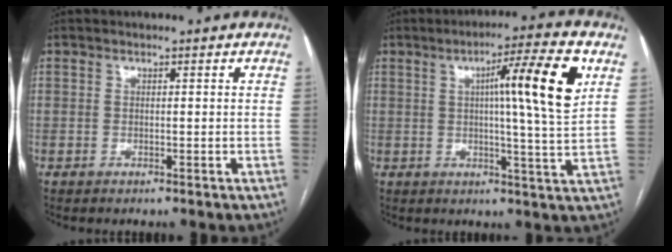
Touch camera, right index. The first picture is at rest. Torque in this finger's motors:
{"motor_torque": [0.56, 0.26, 0.35, 0.13]}